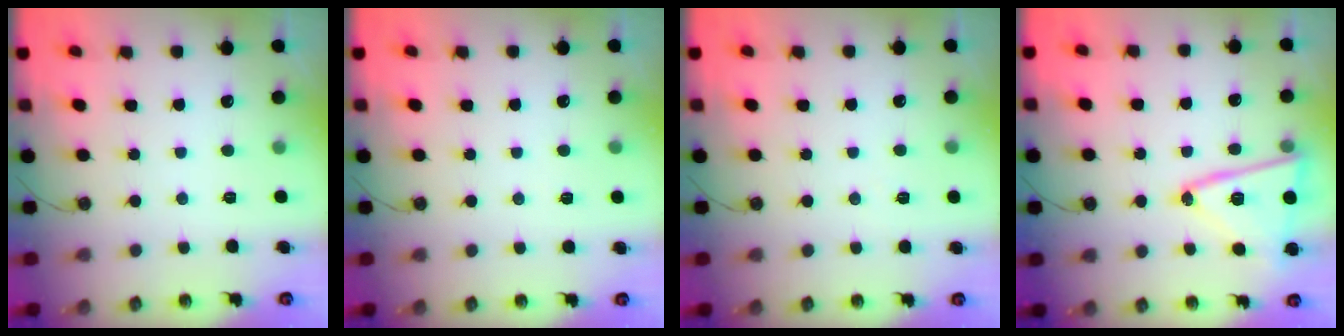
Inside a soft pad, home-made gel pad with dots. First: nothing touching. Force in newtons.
{"total": 2.8, "press": 2.2, "slide": 1.6}
{"total": 4.1, "press": 1.9, "slide": 3.6}
{"total": 16.9, "press": 16.8, "slide": 1.2}